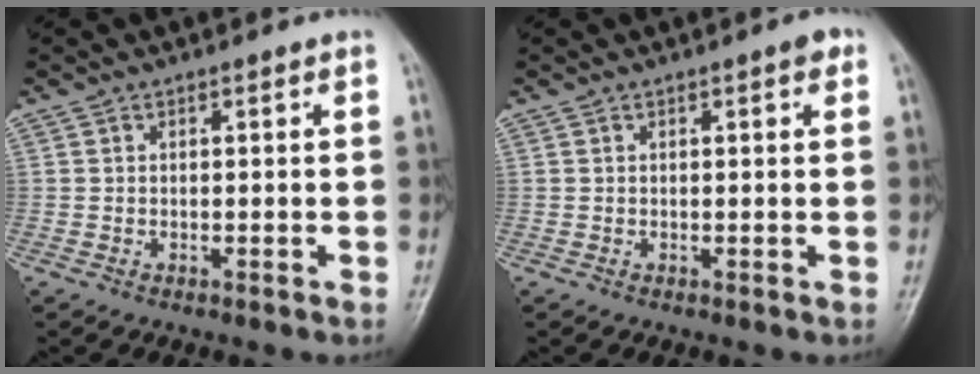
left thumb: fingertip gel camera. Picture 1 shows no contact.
{"total": 1.5, "force": [0.7, 0.6, 1.3], "torque": [-0.012, 0.002, 0.006]}